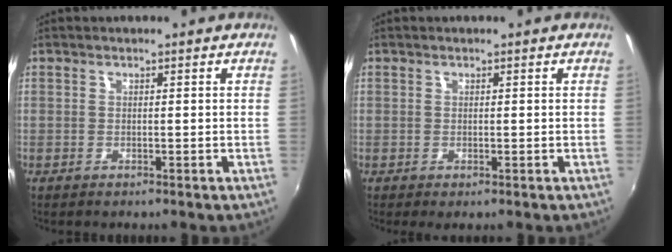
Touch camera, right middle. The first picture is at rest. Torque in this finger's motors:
{"motor_torque": [0.34, -0.34, 0.15, 0.04]}